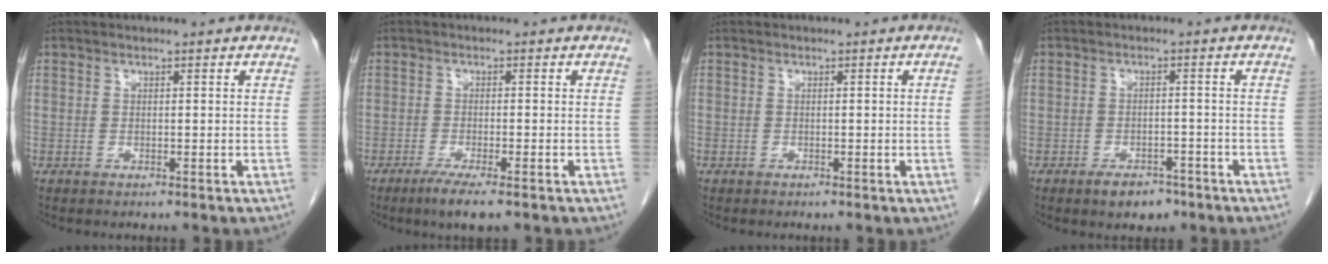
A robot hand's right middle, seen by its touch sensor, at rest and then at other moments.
{"total": 4.5, "force": [-3.0, 0.4, 3.3], "torque": [-0.058, -0.012, -0.049]}
{"total": 1.0, "force": [-0.1, -0.5, 0.9], "torque": [-0.003, 0.000, -0.003]}
{"total": 4.0, "force": [-2.8, 2.1, 2.0], "torque": [-0.029, 0.003, -0.034]}